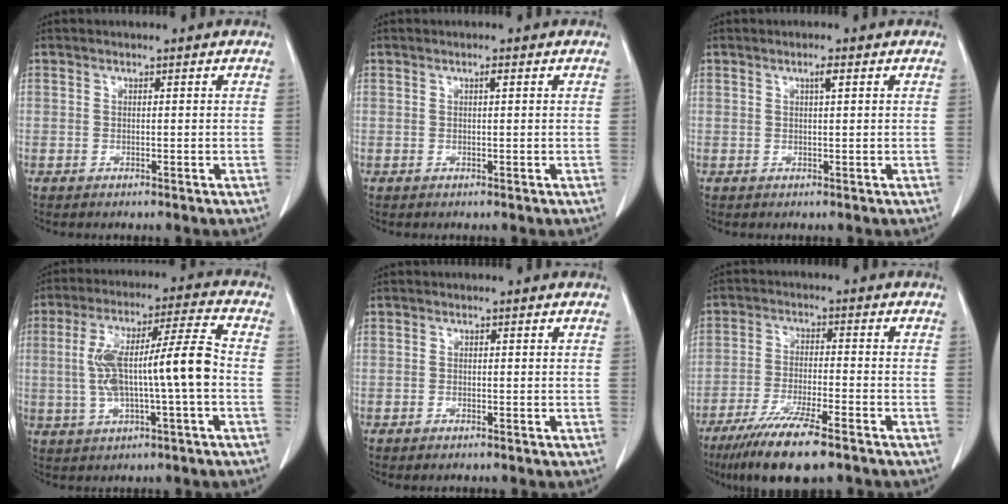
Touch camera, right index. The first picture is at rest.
{"total": 0.6, "force": [0.2, 0.0, 0.6], "torque": [-0.012, 0.002, 0.004]}
{"total": 1.3, "force": [0.6, 0.0, 1.2], "torque": [-0.022, 0.002, 0.009]}
{"total": 13.1, "force": [-1.0, 1.2, 13.0], "torque": [-0.239, 0.025, -0.014]}
{"total": 0.6, "force": [-0.5, 0.2, 0.4], "torque": [-0.010, -0.002, -0.003]}
{"total": 11.6, "force": [-8.2, 1.5, 8.0], "torque": [-0.140, -0.028, -0.136]}